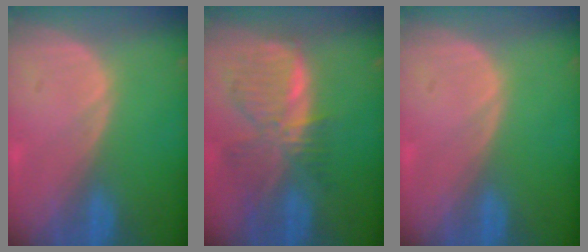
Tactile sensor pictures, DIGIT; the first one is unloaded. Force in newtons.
{"total": 8.4, "press": 7.4, "slide": 4.1}
{"total": 0.0}